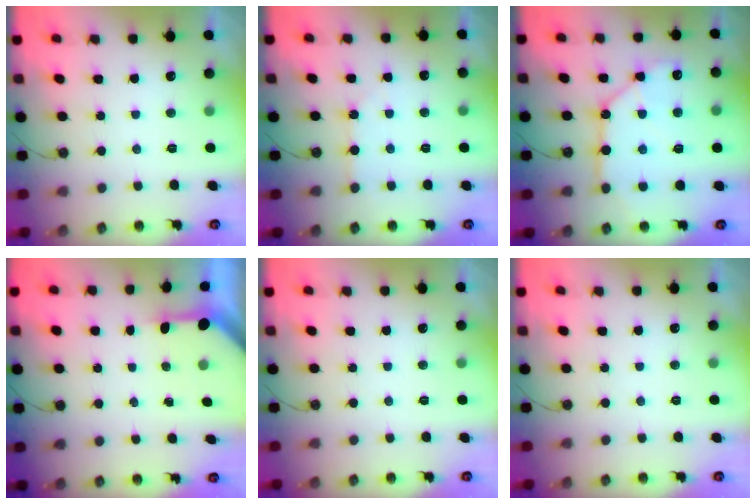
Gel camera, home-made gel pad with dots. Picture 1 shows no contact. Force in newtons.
{"total": 3.9, "press": 3.9, "slide": 0.5}
{"total": 12.1, "press": 12.0, "slide": 1.4}
{"total": 3.2, "press": 3.2, "slide": 0.2}
{"total": 0.0}
{"total": 0.0}